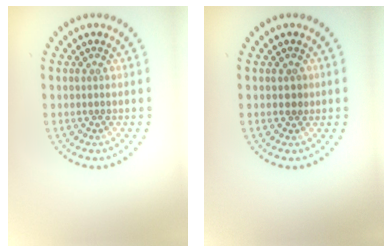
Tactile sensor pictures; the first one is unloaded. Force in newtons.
{"total": 0.7, "press": 0.7, "slide": 0.3}